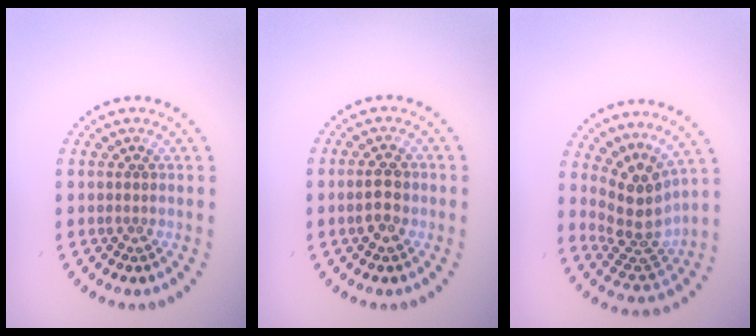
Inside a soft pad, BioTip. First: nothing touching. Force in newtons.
{"total": 2.4, "press": 2.3, "slide": 0.3}
{"total": 4.2, "press": 3.1, "slide": 2.8}